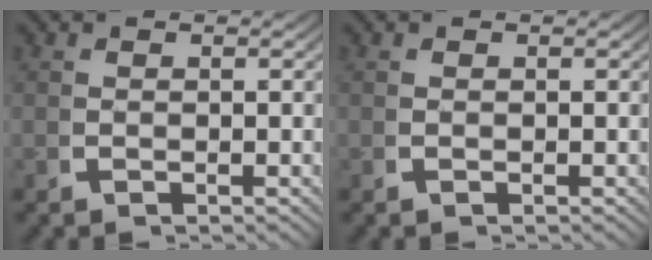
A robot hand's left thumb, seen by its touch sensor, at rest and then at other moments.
{"total": 0.0}